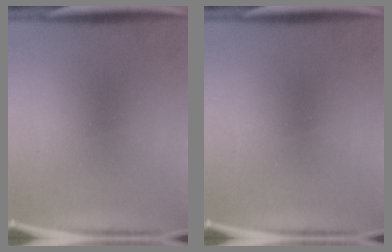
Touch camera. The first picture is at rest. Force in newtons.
{"total": 0.0}